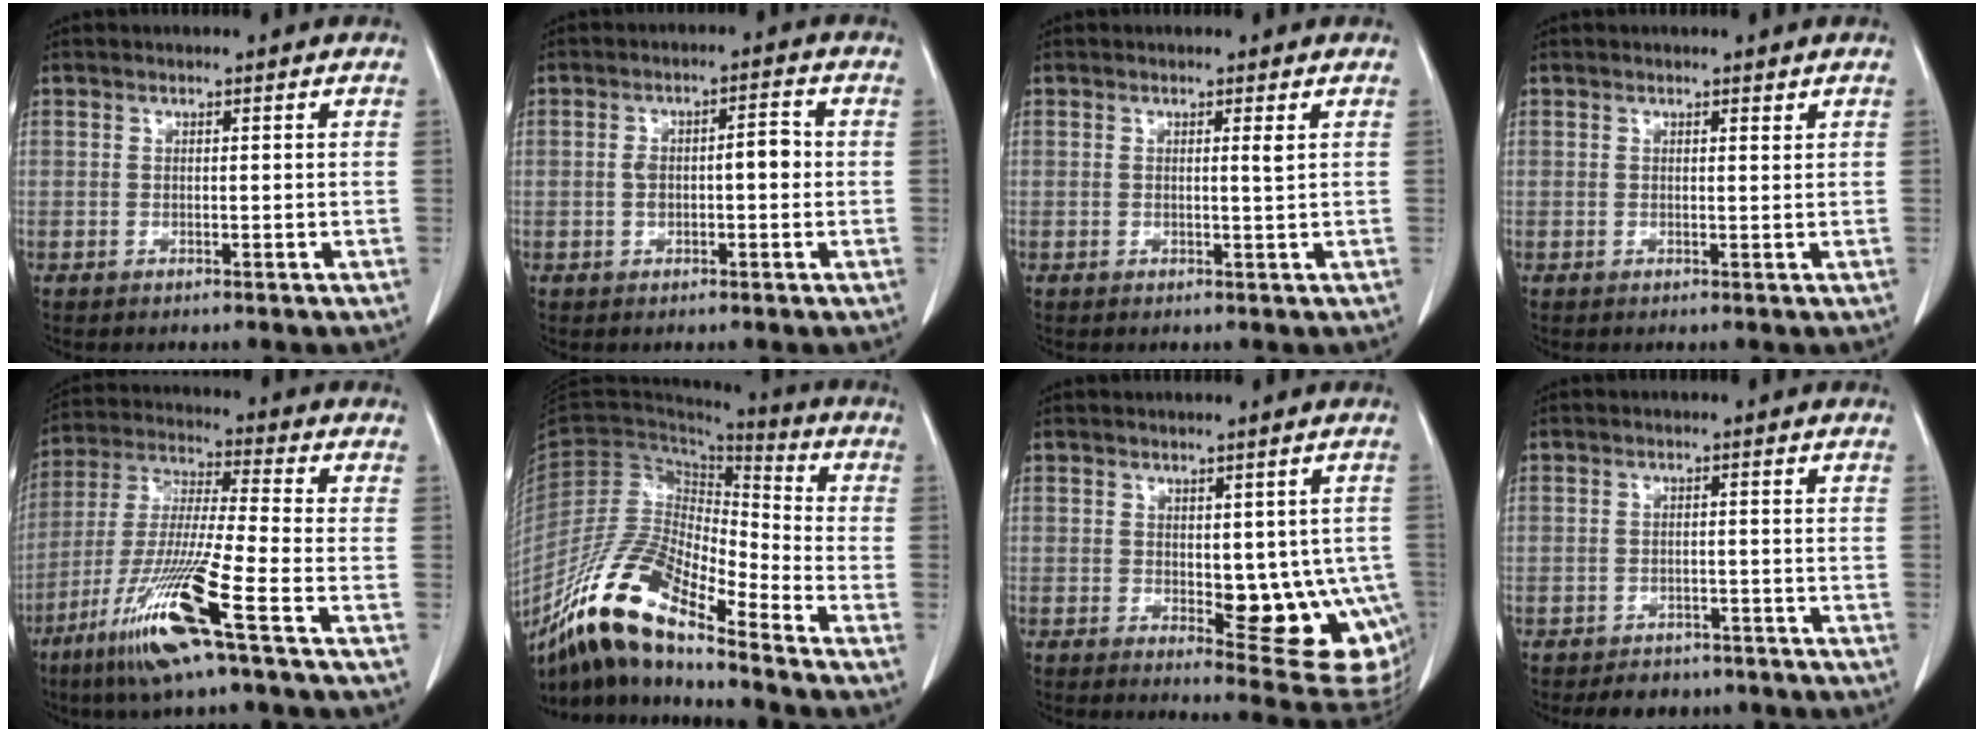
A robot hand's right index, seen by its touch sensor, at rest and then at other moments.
{"total": 5.0, "force": [-0.2, 2.0, 4.5], "torque": [-0.088, 0.022, -0.003]}
{"total": 1.1, "force": [0.4, -0.2, 0.9], "torque": [-0.019, -0.003, 0.005]}
{"total": 0.7, "force": [0.6, 0.1, 0.3], "torque": [-0.007, -0.004, 0.009]}
{"total": 15.1, "force": [-8.0, -0.9, 12.8], "torque": [-0.270, -0.038, -0.155]}
{"total": 16.9, "force": [-12.5, 3.3, 10.8], "torque": [-0.211, -0.002, -0.232]}
{"total": 12.9, "force": [-2.3, 5.1, 11.6], "torque": [-0.094, -0.010, -0.014]}
{"total": 5.8, "force": [-4.9, 3.0, 1.0], "torque": [-0.007, 0.007, -0.062]}